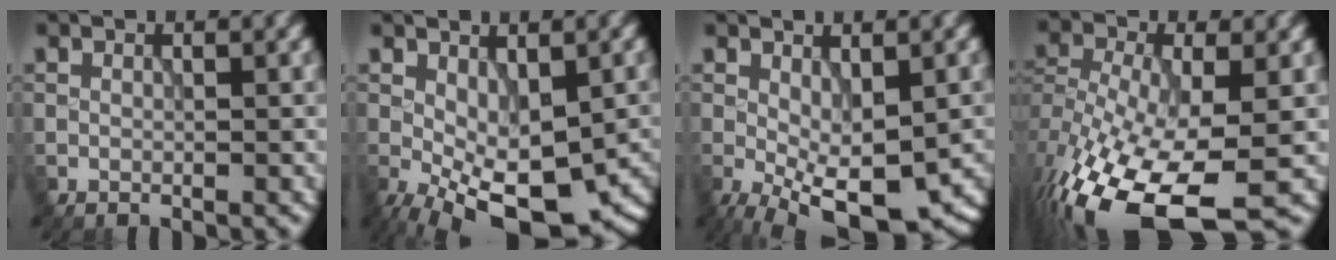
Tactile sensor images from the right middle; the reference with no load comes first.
{"total": 10.4, "force": [-3.3, 5.1, 8.4], "torque": [-0.149, -0.021, -0.036]}
{"total": 8.2, "force": [-2.7, 3.3, 7.0], "torque": [-0.134, -0.016, -0.033]}
{"total": 15.1, "force": [-7.0, 6.6, 11.6], "torque": [-0.262, -0.026, -0.104]}